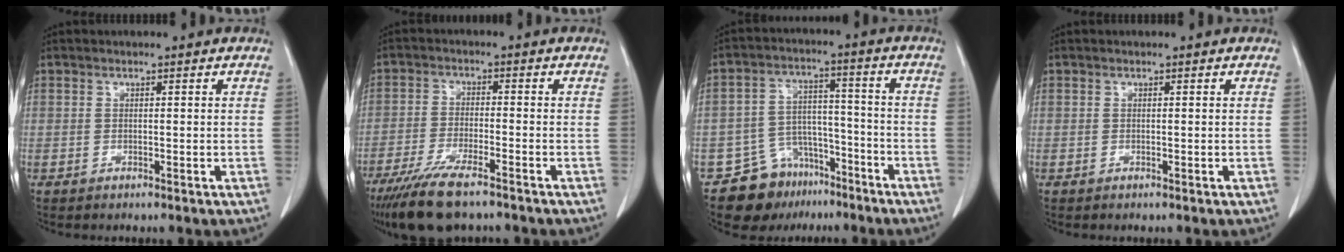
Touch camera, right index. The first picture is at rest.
{"total": 10.1, "force": [-7.7, 1.8, 6.4], "torque": [-0.114, -0.024, -0.129]}
{"total": 10.3, "force": [-7.4, 6.7, 2.4], "torque": [-0.037, 0.043, -0.114]}
{"total": 0.0}